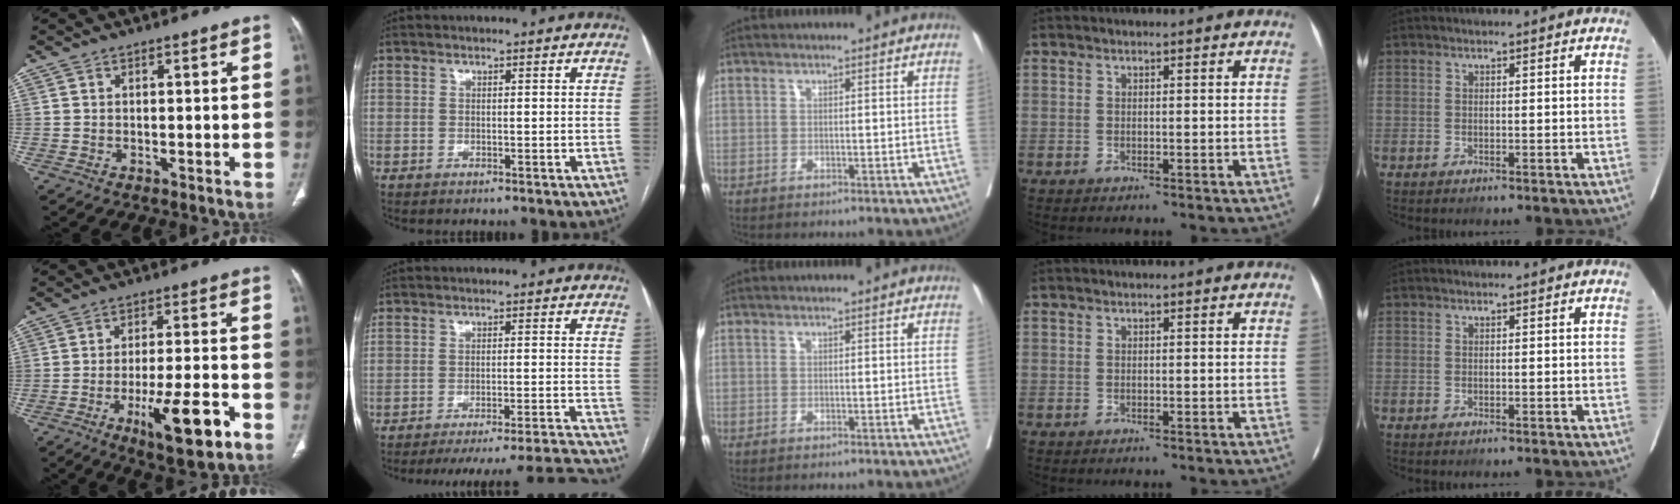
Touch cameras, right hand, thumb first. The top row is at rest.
{"thumb": {"total": 12.4, "force": [-5.8, 3.0, 10.6], "torque": [-0.167, 0.018, -0.084]}, "index": {"total": 18.0, "force": [-17.4, -1.8, 4.4], "torque": [-0.038, -0.007, -0.227]}}